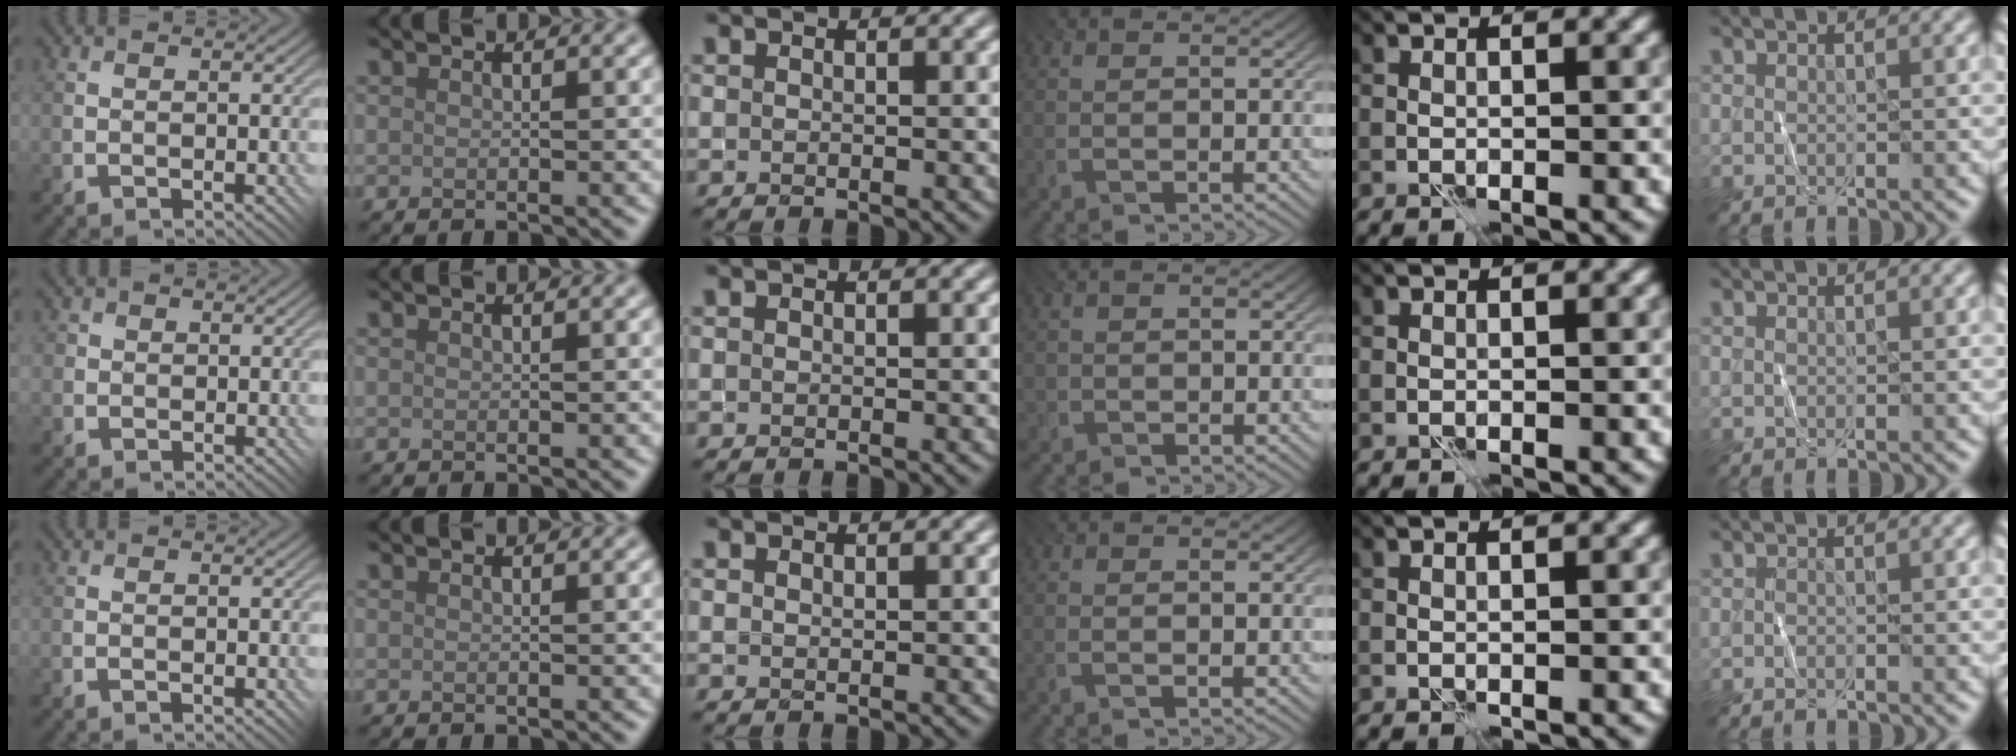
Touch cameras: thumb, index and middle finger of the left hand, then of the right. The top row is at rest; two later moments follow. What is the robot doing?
{"motion": "fold", "object": "shorts"}